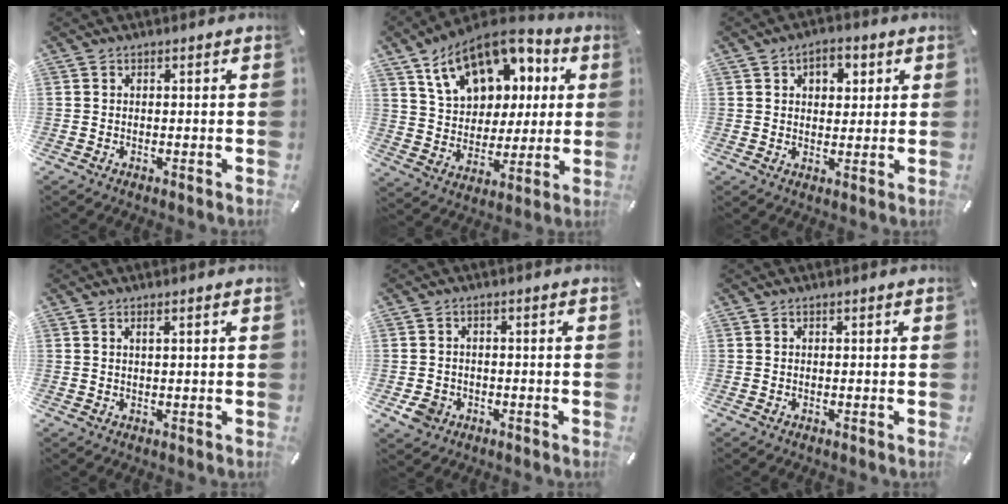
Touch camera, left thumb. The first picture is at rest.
{"total": 16.8, "force": [9.0, 11.4, 8.5], "torque": [-0.152, -0.032, 0.168]}
{"total": 4.8, "force": [1.9, 3.7, 2.5], "torque": [-0.025, 0.000, 0.025]}
{"total": 1.3, "force": [0.5, 0.2, 1.2], "torque": [-0.023, 0.001, 0.008]}
{"total": 4.5, "force": [-1.9, 3.7, 1.7], "torque": [-0.039, 0.006, -0.036]}
{"total": 0.0}